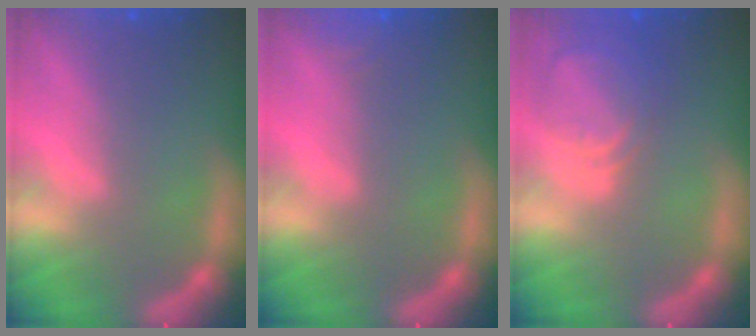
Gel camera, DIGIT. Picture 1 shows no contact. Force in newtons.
{"total": 1.9}
{"total": 5.0}